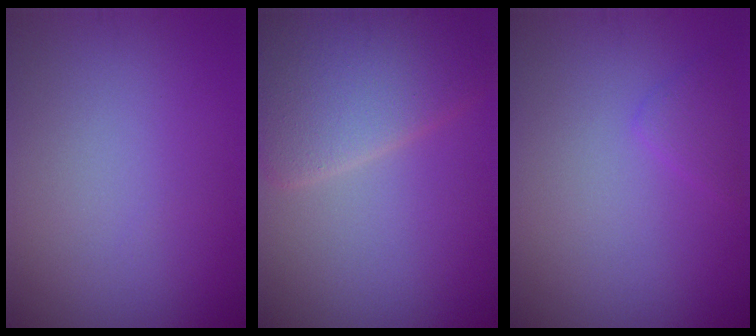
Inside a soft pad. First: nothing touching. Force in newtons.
{"total": 6.5, "press": 6.5, "slide": 0.2}
{"total": 1.3, "press": 1.3, "slide": 0.1}